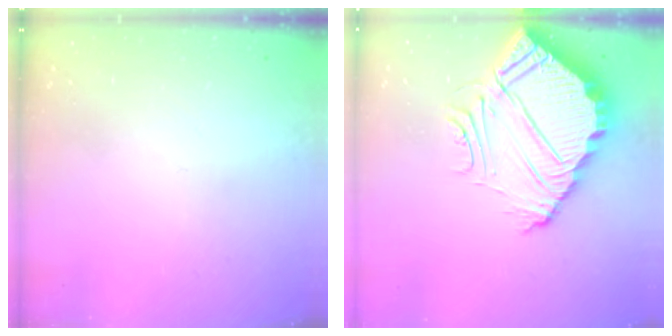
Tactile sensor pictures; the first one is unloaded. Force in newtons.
{"total": 10.2, "press": 10.2, "slide": 0.7}